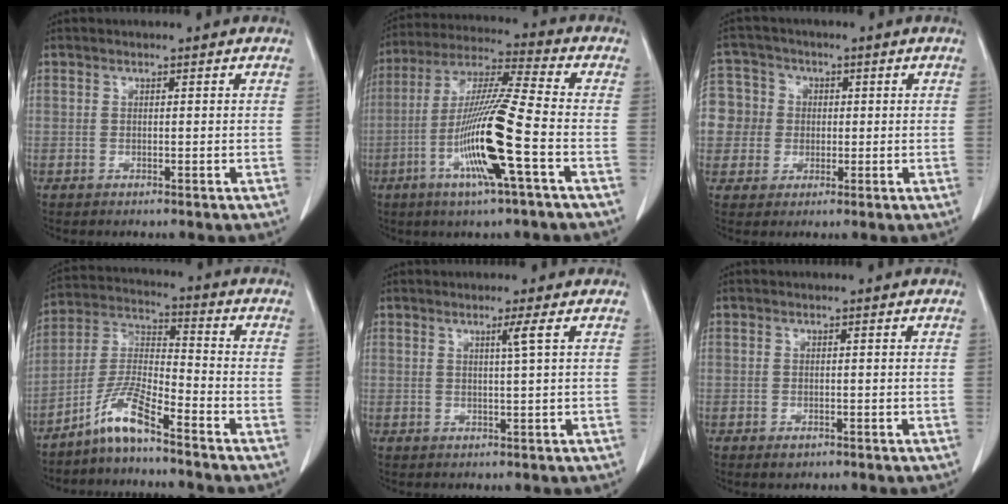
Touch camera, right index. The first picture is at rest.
{"total": 14.8, "force": [-4.8, -0.4, 14.0], "torque": [-0.280, -0.009, -0.095]}
{"total": 9.4, "force": [0.2, 9.3, 1.1], "torque": [-0.040, 0.042, 0.015]}
{"total": 8.1, "force": [-6.2, 0.6, 5.2], "torque": [-0.119, -0.001, -0.125]}
{"total": 1.8, "force": [0.7, -0.7, 1.5], "torque": [-0.029, -0.005, 0.014]}
{"total": 1.3, "force": [-0.9, 0.7, 0.7], "torque": [-0.012, 0.000, -0.006]}